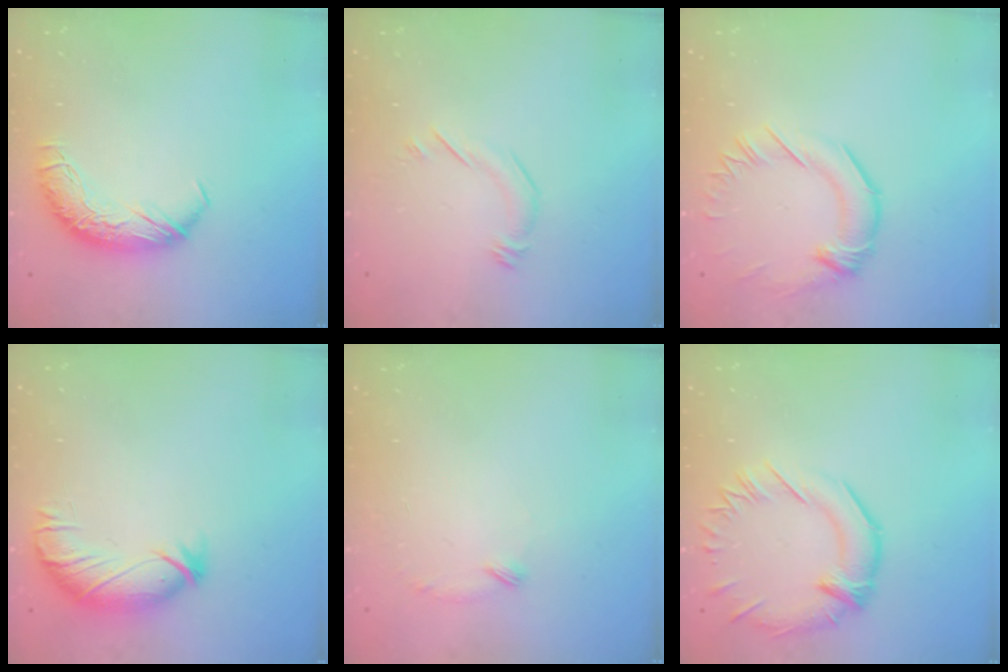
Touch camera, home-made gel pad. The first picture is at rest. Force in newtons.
{"total": 6.4, "press": 6.3, "slide": 0.5}
{"total": 1.1, "press": 0.3, "slide": 1.0}
{"total": 3.7, "press": 3.2, "slide": 1.8}
{"total": 8.3, "press": 8.3, "slide": 0.5}
{"total": 2.1, "press": 1.6, "slide": 1.4}